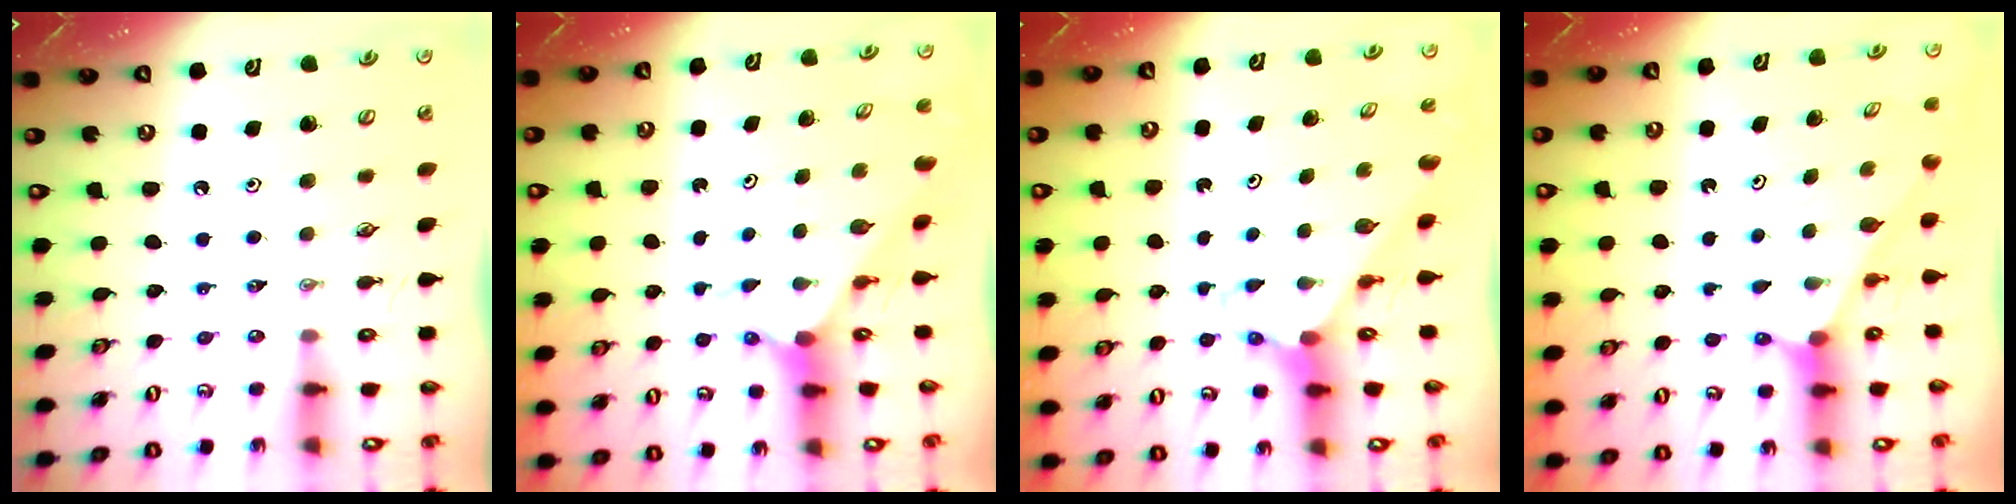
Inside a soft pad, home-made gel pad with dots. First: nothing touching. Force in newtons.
{"total": 2.3, "press": 2.3, "slide": 0.2}
{"total": 2.5, "press": 2.5, "slide": 0.2}
{"total": 2.6, "press": 2.6, "slide": 0.2}